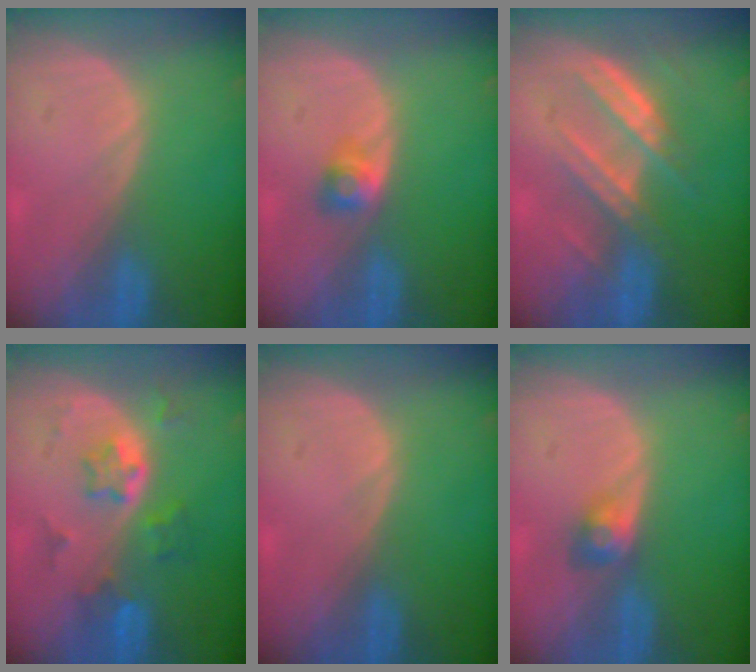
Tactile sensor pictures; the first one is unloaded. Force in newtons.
{"total": 2.7, "press": 2.4, "slide": 1.1}
{"total": 6.6, "press": 6.5, "slide": 0.9}
{"total": 5.9, "press": 5.3, "slide": 2.5}
{"total": 0.0}
{"total": 3.0, "press": 2.6, "slide": 1.5}